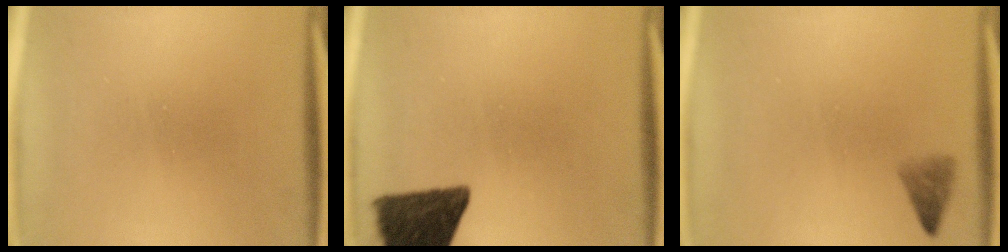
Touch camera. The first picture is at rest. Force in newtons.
{"total": 12.9}
{"total": 1.0}